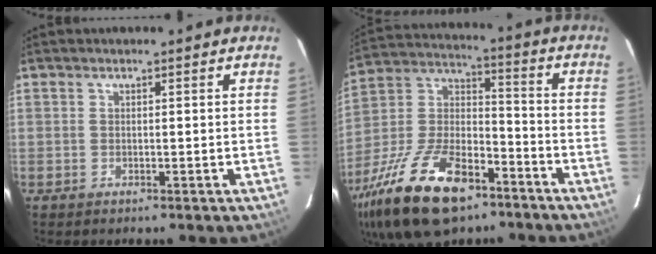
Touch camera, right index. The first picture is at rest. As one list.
[{"total": 24.7, "force": [-14.9, 11.6, 15.8], "torque": [-0.330, -0.012, -0.258]}]